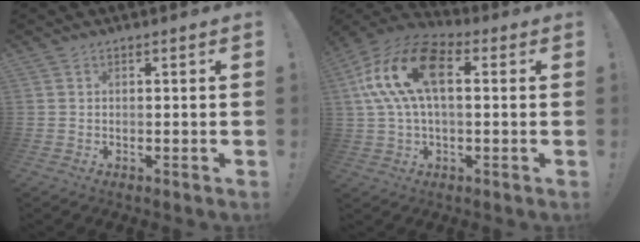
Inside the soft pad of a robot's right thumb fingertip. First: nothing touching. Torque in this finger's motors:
{"motor_torque": [0.76, 0.61, 1.79, -0.34, 0.69]}